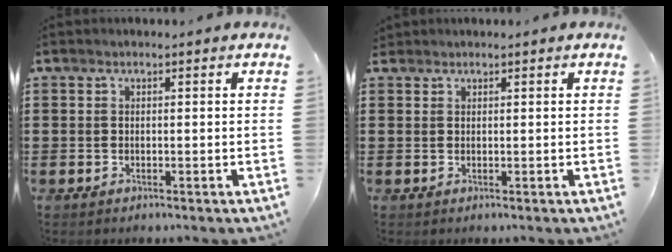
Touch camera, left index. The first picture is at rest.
{"total": 0.7, "force": [0.6, 0.3, 0.1], "torque": [-0.004, 0.002, 0.012]}